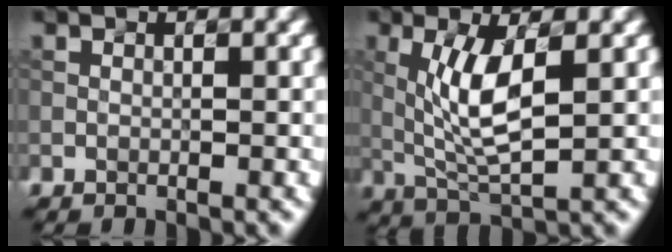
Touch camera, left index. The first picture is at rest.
{"total": 5.1, "force": [0.7, 1.4, 4.8], "torque": [-0.107, -0.003, 0.029]}